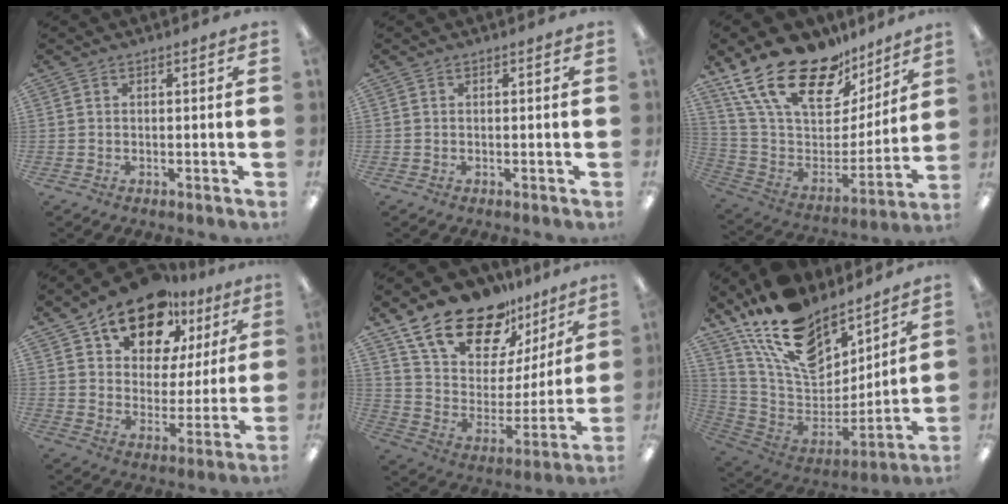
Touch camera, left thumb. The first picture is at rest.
{"total": 0.0}
{"total": 23.9, "force": [17.0, 10.9, 12.9], "torque": [-0.230, -0.113, 0.305]}
{"total": 16.6, "force": [12.2, 8.9, 7.1], "torque": [-0.117, -0.076, 0.217]}
{"total": 20.9, "force": [16.0, 9.8, 9.1], "torque": [-0.171, -0.105, 0.290]}
{"total": 20.9, "force": [14.6, 10.9, 10.3], "torque": [-0.193, -0.094, 0.268]}